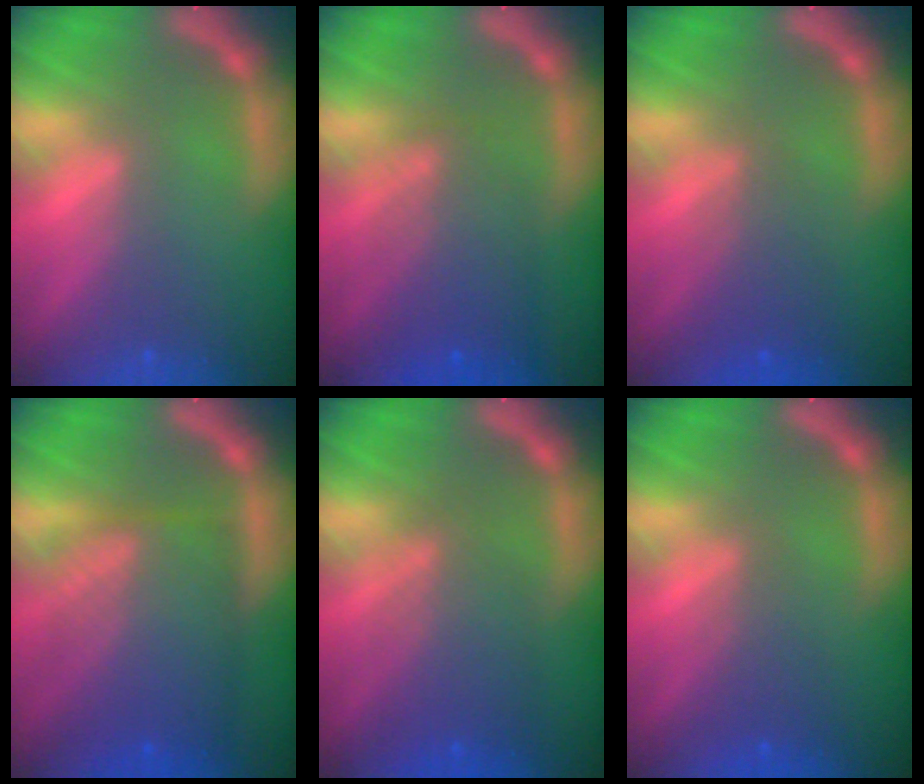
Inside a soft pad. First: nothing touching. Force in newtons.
{"total": 5.6}
{"total": 3.0}
{"total": 9.1}
{"total": 5.5}
{"total": 2.5}